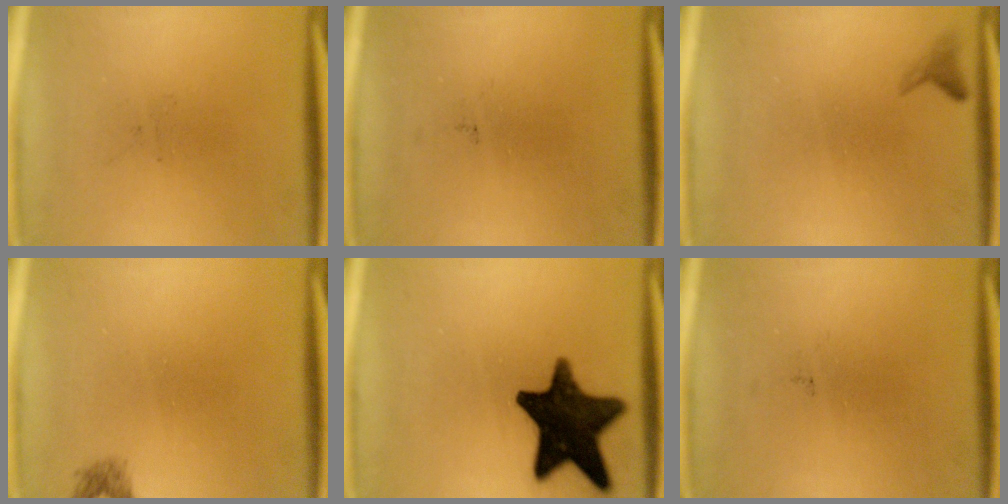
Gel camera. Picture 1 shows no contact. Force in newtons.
{"total": 0.0}
{"total": 1.0}
{"total": 1.1}
{"total": 16.1}
{"total": 0.0}